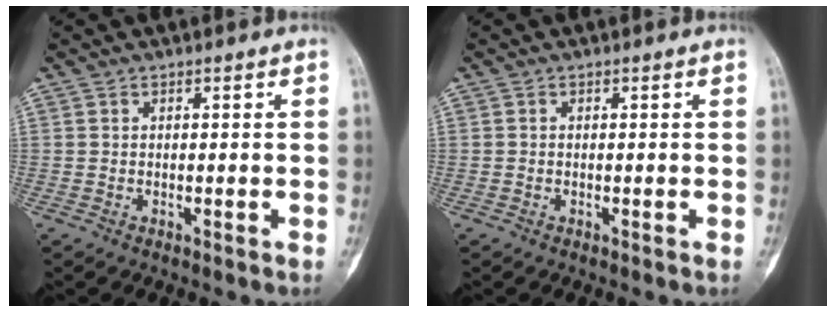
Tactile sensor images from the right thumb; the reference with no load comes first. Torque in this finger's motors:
{"motor_torque": [0.35, 0.30, -0.37, 0.20, -0.01]}